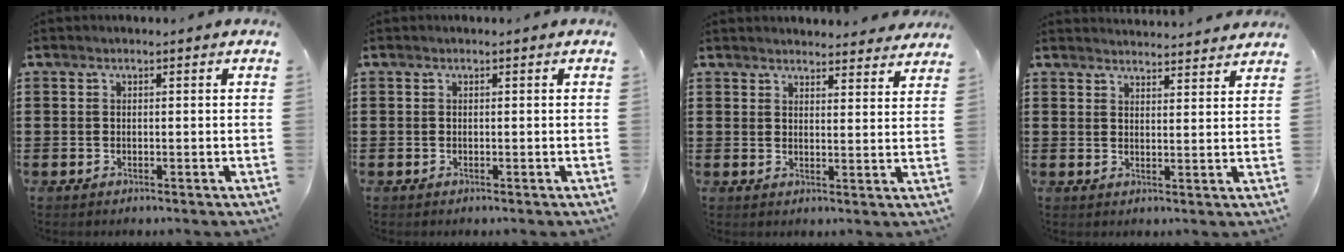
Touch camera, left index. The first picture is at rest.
{"total": 0.0}
{"total": 3.5, "force": [3.5, 0.1, 0.1], "torque": [-0.004, -0.016, 0.065]}
{"total": 3.0, "force": [2.9, -0.3, -0.2], "torque": [0.002, -0.018, 0.053]}